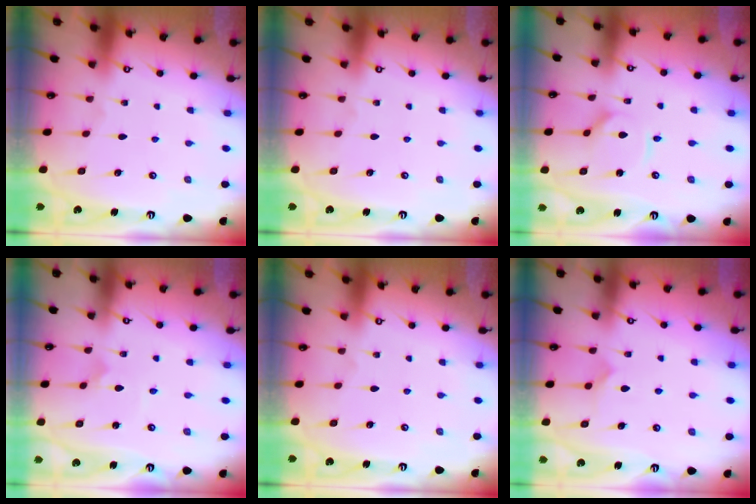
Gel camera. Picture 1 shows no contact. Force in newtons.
{"total": 0.0}
{"total": 3.7, "press": 3.7, "slide": 0.5}
{"total": 1.3, "press": 1.3, "slide": 0.1}
{"total": 0.0}
{"total": 6.5, "press": 6.5, "slide": 0.2}